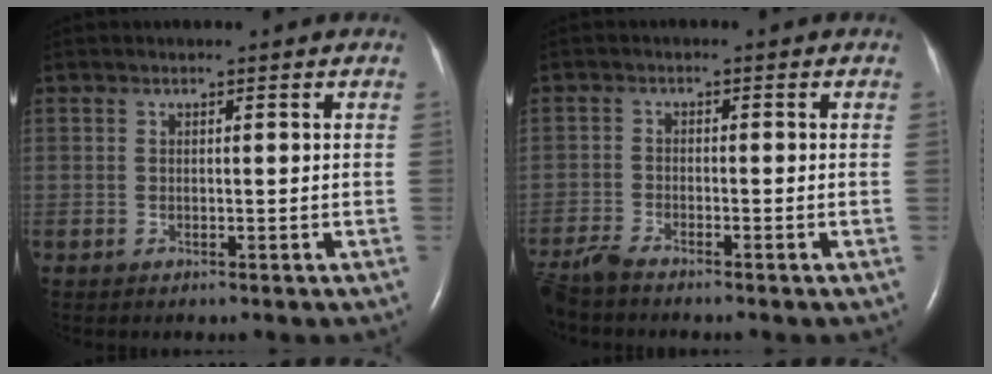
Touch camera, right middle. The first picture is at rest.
{"total": 3.8, "force": [-3.6, 0.0, 1.3], "torque": [-0.030, -0.017, -0.070]}